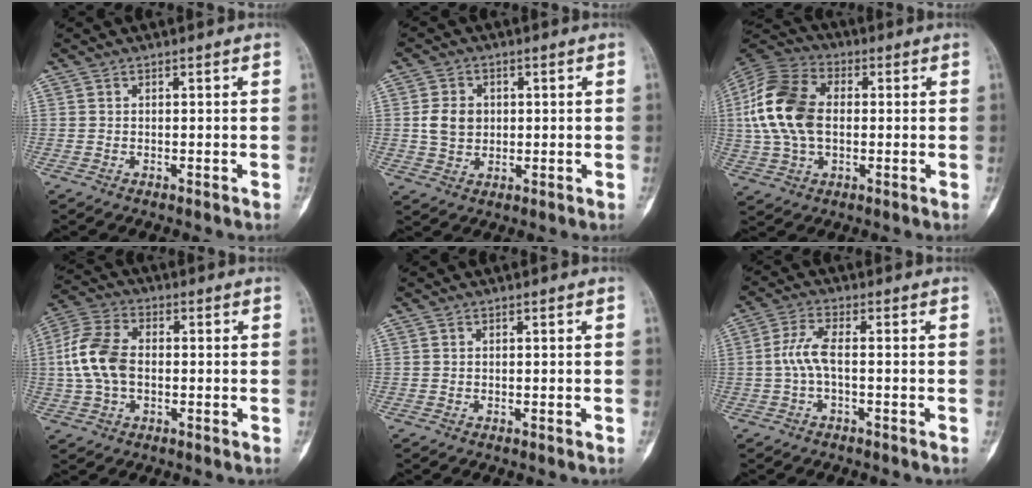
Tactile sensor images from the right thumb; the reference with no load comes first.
{"total": 5.8, "force": [0.6, 4.8, 3.3], "torque": [-0.044, -0.002, 0.012]}
{"total": 16.3, "force": [0.9, 10.5, 12.4], "torque": [-0.252, 0.022, 0.013]}
{"total": 10.8, "force": [-0.2, 6.9, 8.3], "torque": [-0.177, 0.021, -0.009]}
{"total": 0.0}
{"total": 4.8, "force": [-0.7, 1.4, 4.5], "torque": [-0.109, 0.015, -0.018]}